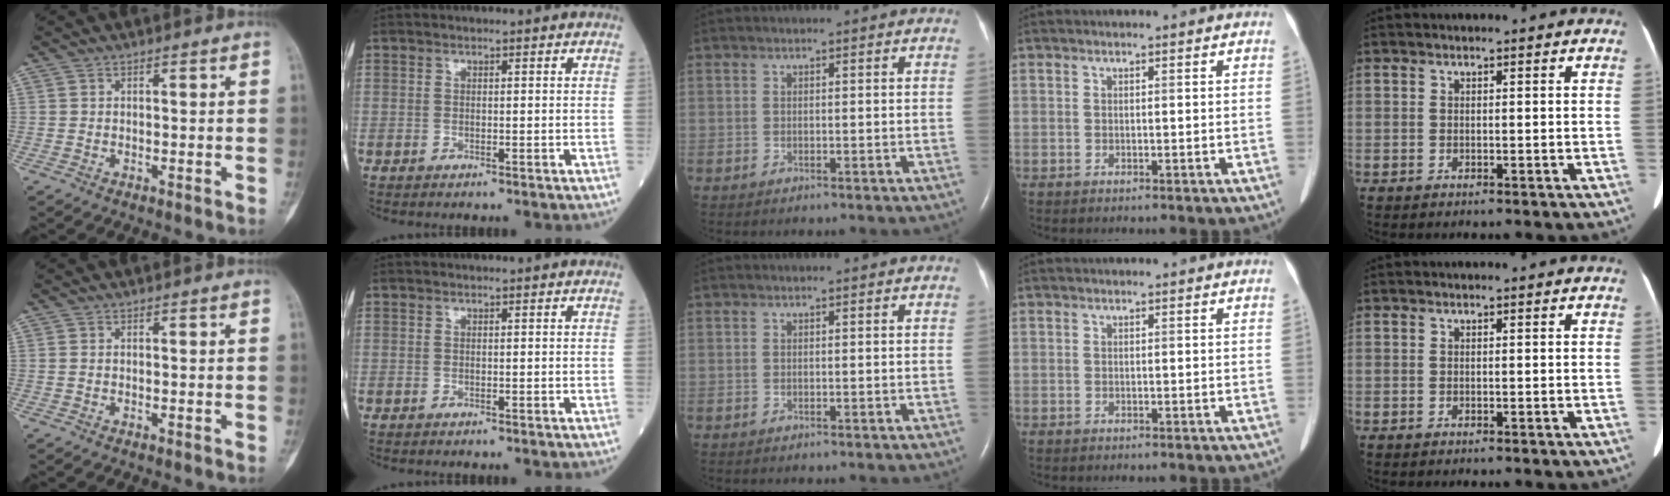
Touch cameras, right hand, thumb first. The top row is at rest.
{}